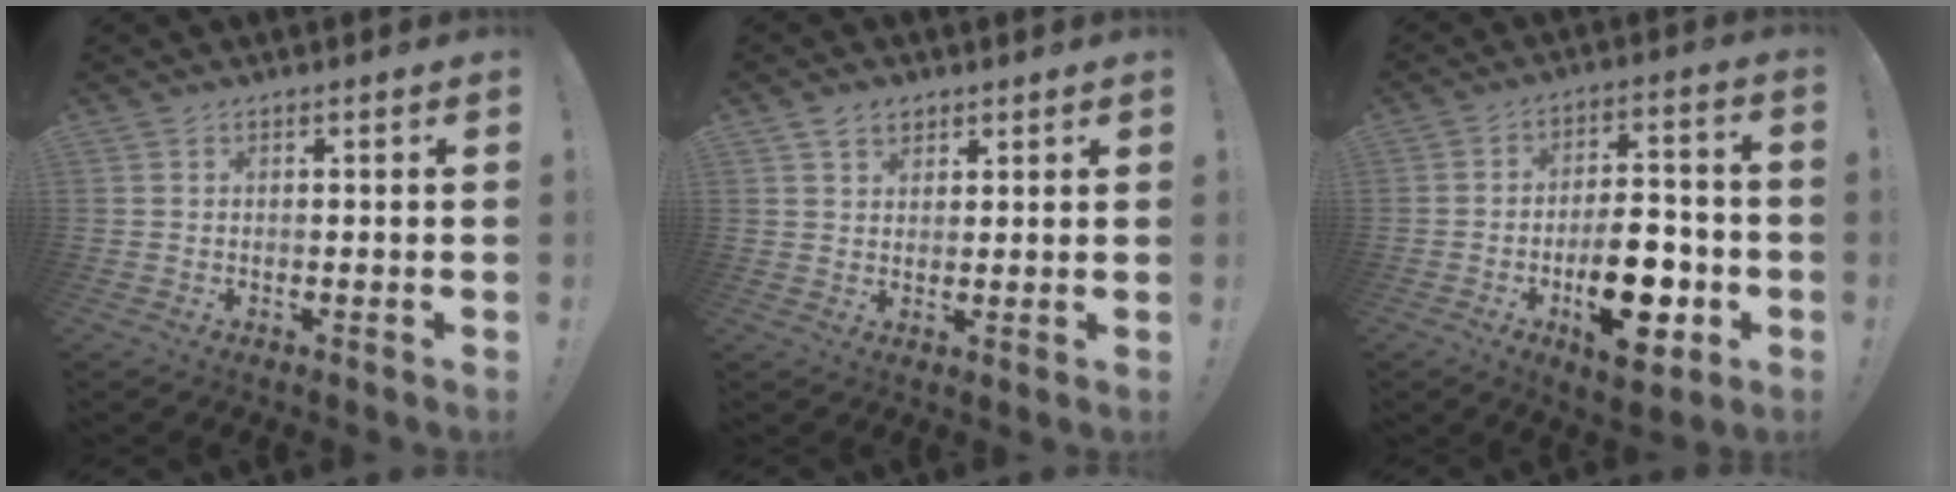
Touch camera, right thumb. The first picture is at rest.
{"total": 4.1, "force": [2.7, 2.9, 1.3], "torque": [-0.013, -0.007, 0.048]}
{"total": 16.5, "force": [-5.8, 8.1, 13.1], "torque": [-0.184, 0.031, -0.089]}